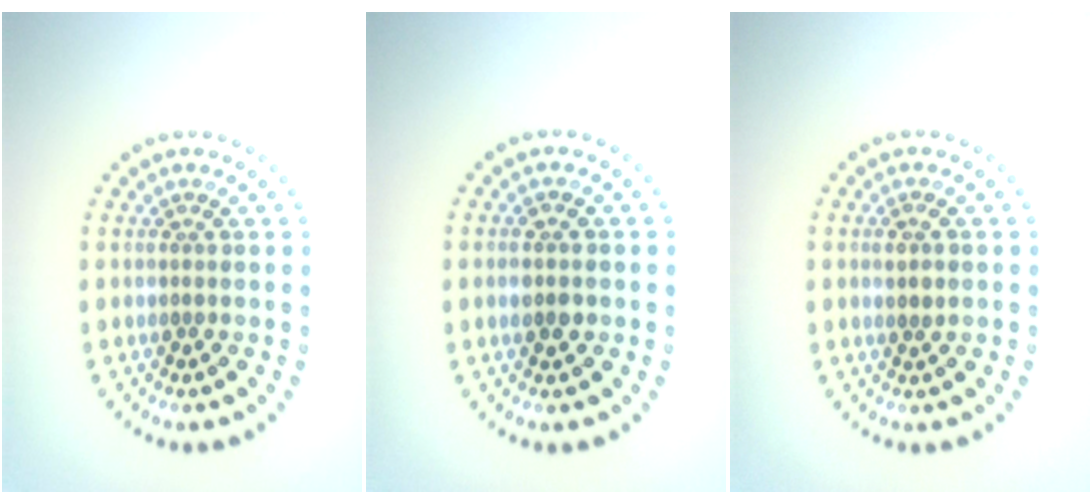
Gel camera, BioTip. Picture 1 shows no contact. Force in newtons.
{"total": 1.7, "press": 1.7, "slide": 0.1}
{"total": 1.0, "press": 0.9, "slide": 0.4}